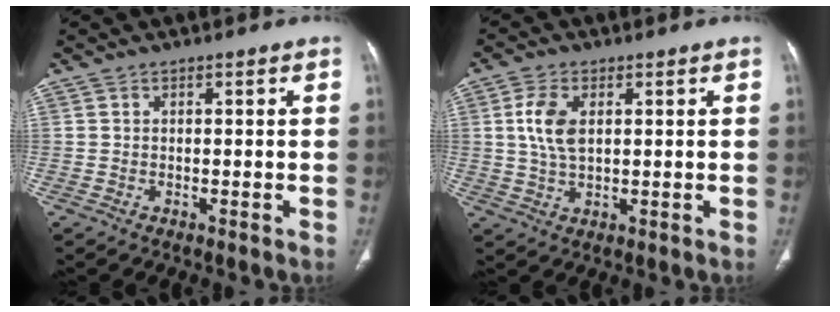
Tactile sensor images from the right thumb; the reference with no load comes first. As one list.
[{"total": 6.5, "force": [1.5, 3.6, 5.2], "torque": [-0.113, -0.002, 0.029]}]